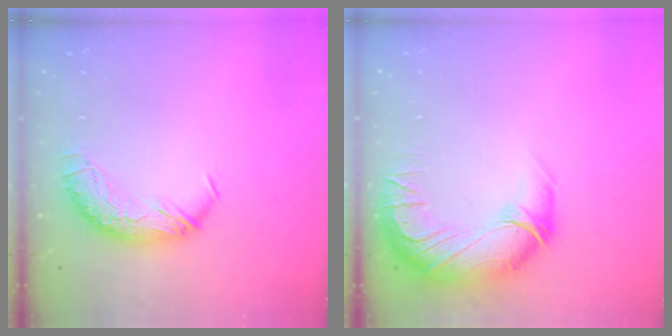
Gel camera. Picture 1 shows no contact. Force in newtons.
{"total": 3.8, "press": 2.3, "slide": 3.0}